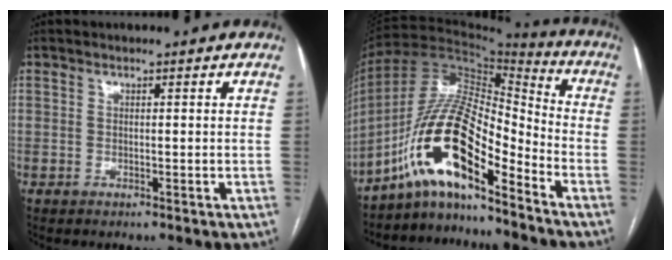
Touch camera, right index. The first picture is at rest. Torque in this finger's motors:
{"motor_torque": [0.45, -0.04, -0.04, -0.21]}